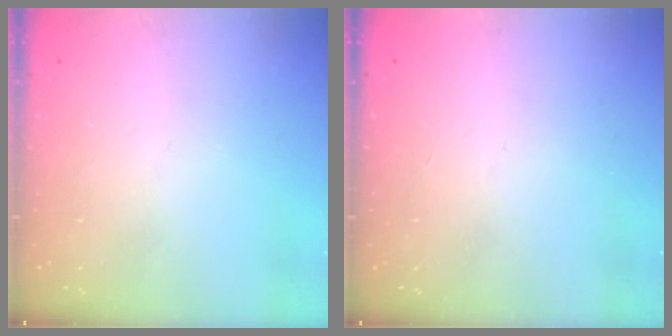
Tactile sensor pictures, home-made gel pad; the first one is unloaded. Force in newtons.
{"total": 1.5, "press": 1.5, "slide": 0.1}